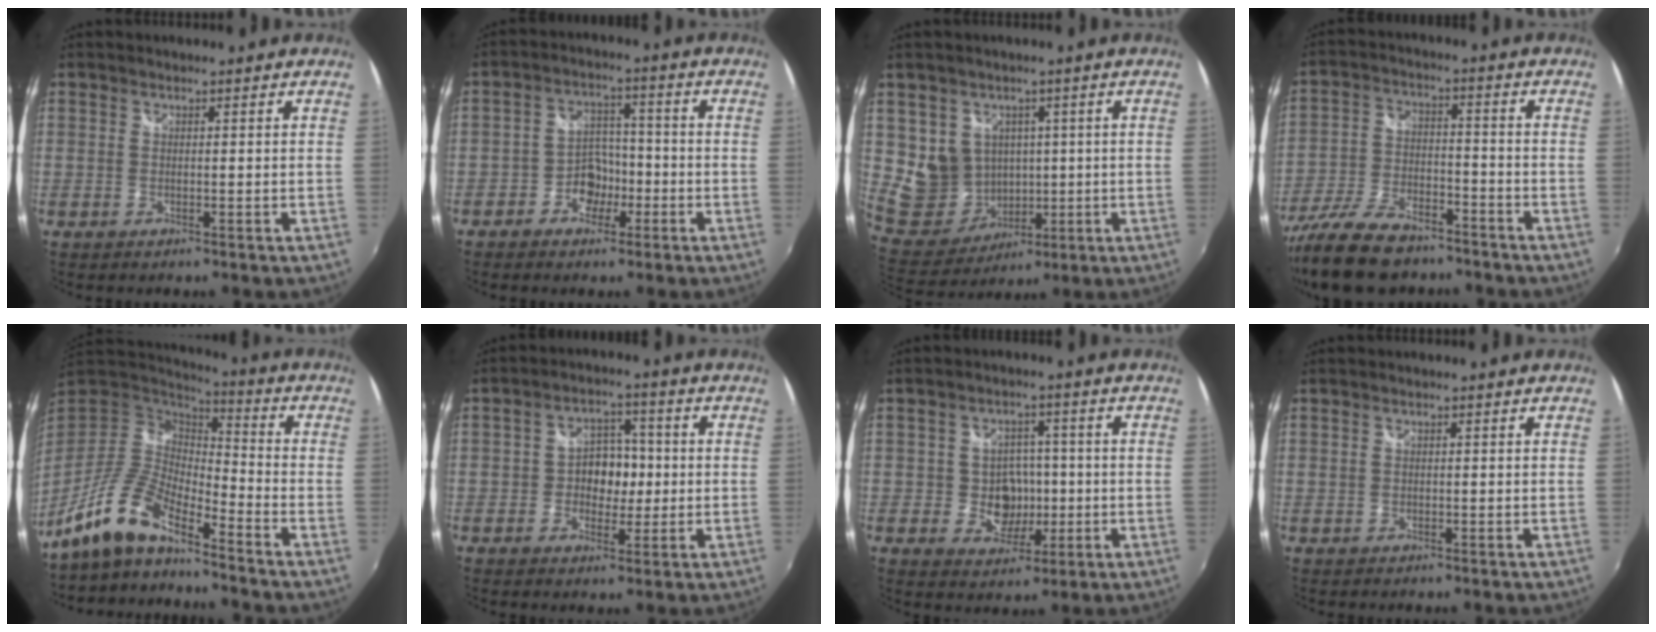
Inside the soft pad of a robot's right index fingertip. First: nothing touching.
{"total": 6.1, "force": [-3.1, 4.6, 2.4], "torque": [-0.045, 0.017, -0.049]}
{"total": 11.1, "force": [2.2, 10.3, 3.3], "torque": [-0.091, 0.007, 0.064]}
{"total": 18.0, "force": [-13.9, 7.0, 9.0], "torque": [-0.198, -0.025, -0.243]}
{"total": 11.8, "force": [-9.4, 2.9, 6.5], "torque": [-0.136, 0.003, -0.188]}
{"total": 6.5, "force": [-0.8, 5.4, 3.6], "torque": [-0.059, 0.015, -0.011]}
{"total": 6.8, "force": [-0.9, 6.0, 3.0], "torque": [-0.061, 0.010, -0.007]}
{"total": 0.0}